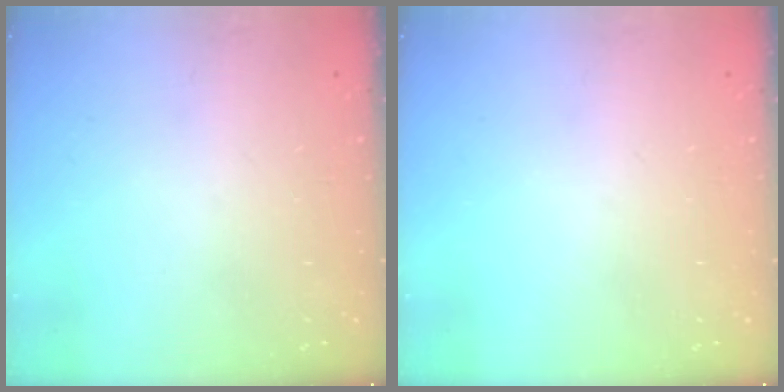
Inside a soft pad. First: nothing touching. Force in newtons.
{"total": 0.0}